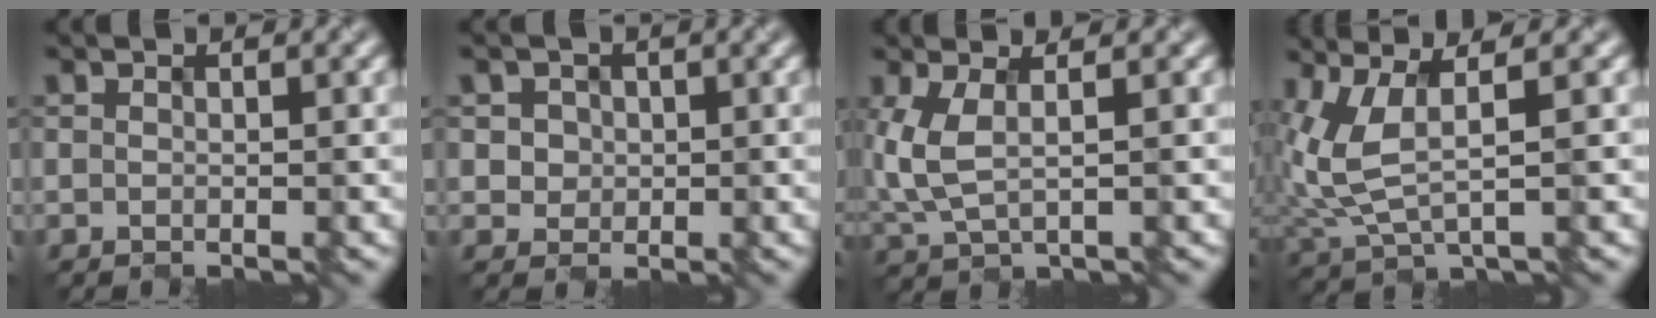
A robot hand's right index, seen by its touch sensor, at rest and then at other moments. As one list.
[{"total": 2.5, "force": [0.6, 2.3, 0.7], "torque": [-0.022, 0.002, 0.015]}, {"total": 3.7, "force": [0.4, 1.9, 3.2], "torque": [-0.089, -0.001, 0.010]}, {"total": 4.9, "force": [1.3, 1.9, 4.3], "torque": [-0.121, -0.004, 0.034]}]